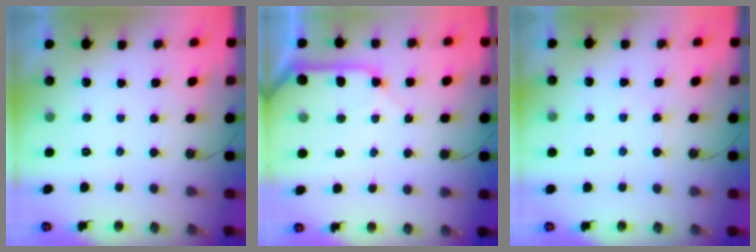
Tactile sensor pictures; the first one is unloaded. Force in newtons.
{"total": 10.6, "press": 10.5, "slide": 1.5}
{"total": 2.4, "press": 2.3, "slide": 0.4}